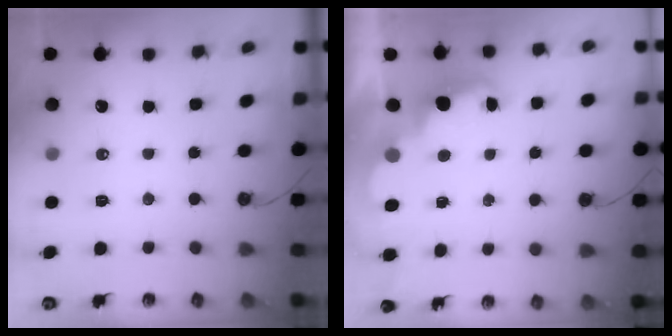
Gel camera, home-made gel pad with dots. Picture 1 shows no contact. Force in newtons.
{"total": 2.4, "press": 2.4, "slide": 0.6}